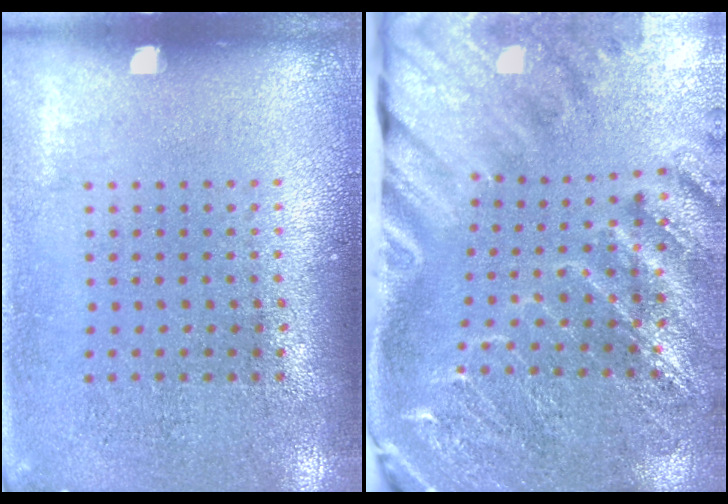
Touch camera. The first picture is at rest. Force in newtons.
{"total": 3.1, "press": 3.0, "slide": 0.7}